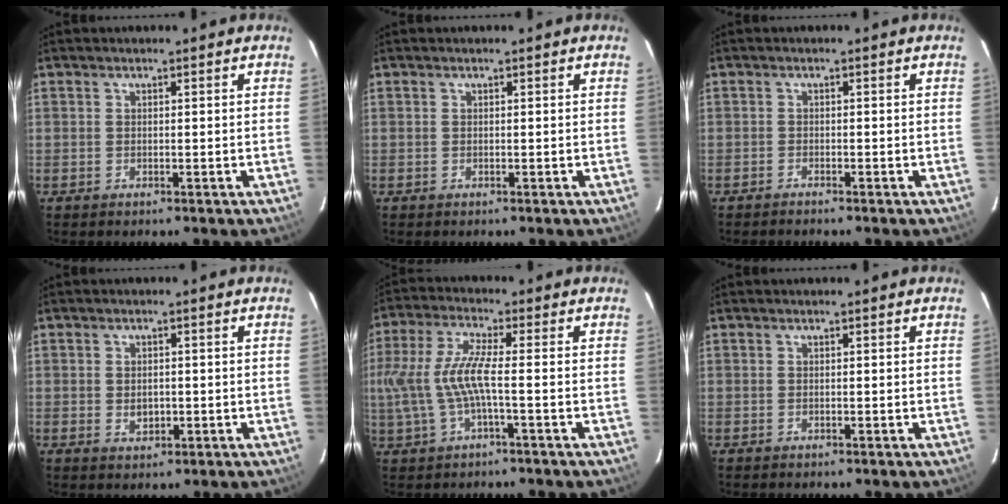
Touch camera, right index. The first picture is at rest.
{"total": 0.0}
{"total": 0.9, "force": [-0.9, 0.0, 0.0], "torque": [-0.011, -0.001, -0.017]}
{"total": 2.8, "force": [-0.3, 2.1, 1.9], "torque": [-0.031, 0.000, -0.004]}
{"total": 9.2, "force": [-1.5, 1.5, 9.0], "torque": [-0.195, -0.001, -0.019]}
{"total": 0.0}